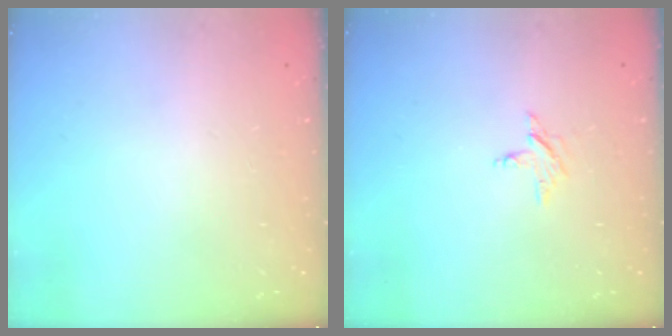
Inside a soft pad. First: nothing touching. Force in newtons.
{"total": 3.0, "press": 3.0, "slide": 0.3}